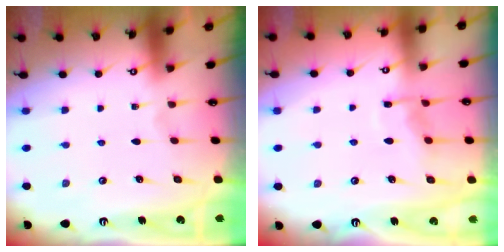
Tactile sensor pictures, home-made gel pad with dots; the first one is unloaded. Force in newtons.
{"total": 6.6, "press": 6.6, "slide": 0.7}